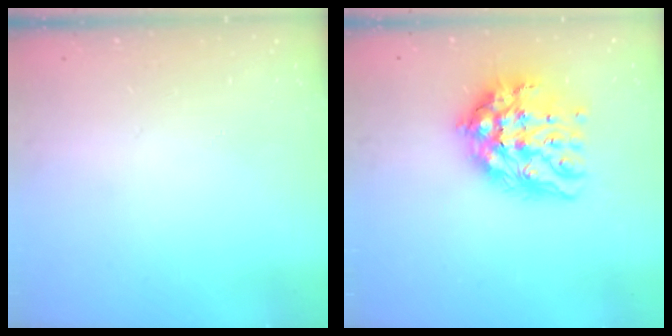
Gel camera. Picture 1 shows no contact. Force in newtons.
{"total": 17.7, "press": 17.6, "slide": 1.4}